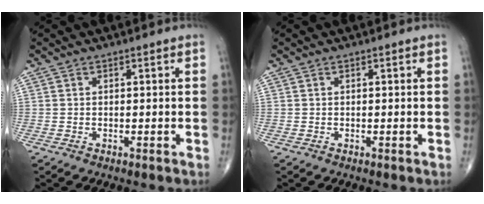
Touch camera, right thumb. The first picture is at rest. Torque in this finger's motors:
{"motor_torque": [-0.20, 0.14, -0.07, -0.02, 0.00]}